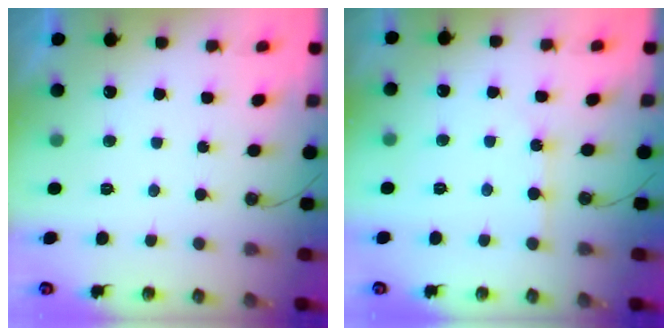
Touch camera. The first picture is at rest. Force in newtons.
{"total": 2.9, "press": 2.9, "slide": 0.4}